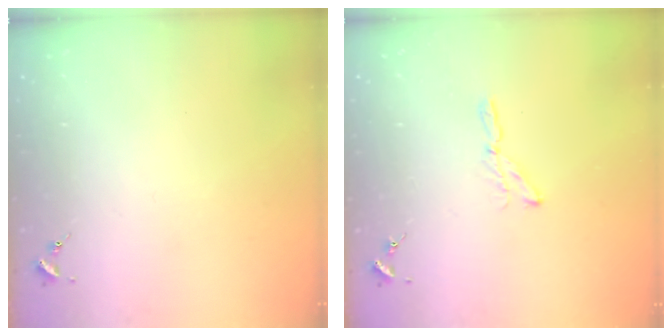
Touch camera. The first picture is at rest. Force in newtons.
{"total": 3.9, "press": 3.8, "slide": 0.4}